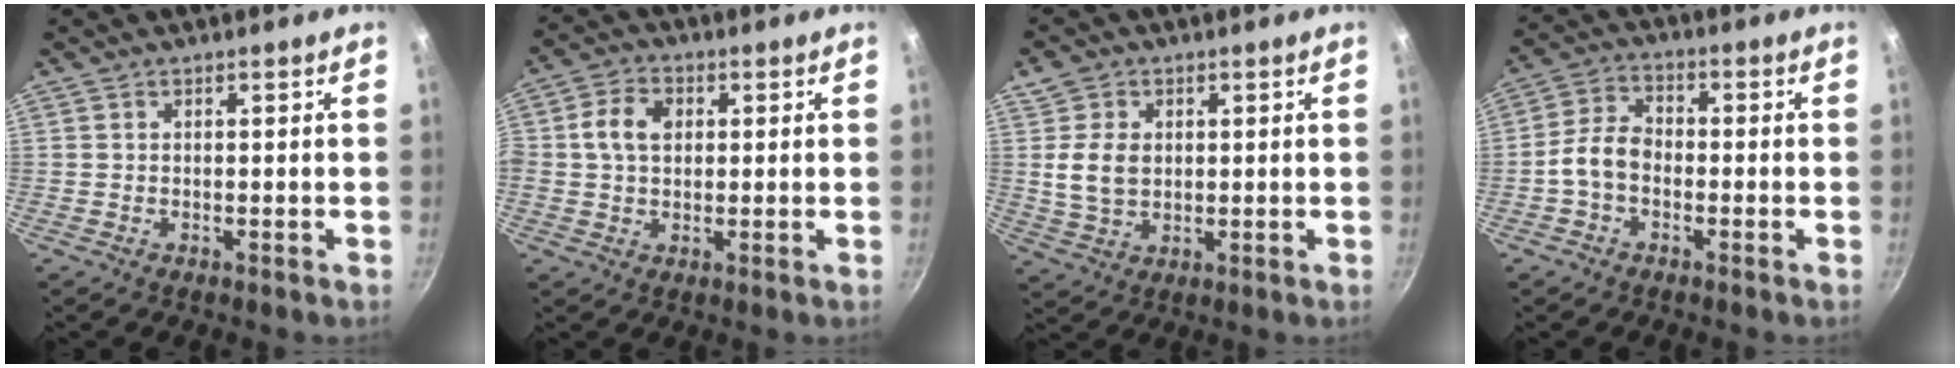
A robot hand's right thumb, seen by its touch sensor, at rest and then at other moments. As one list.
[{"total": 6.6, "force": [1.1, 4.9, 4.3], "torque": [-0.069, 0.009, 0.010]}, {"total": 6.8, "force": [1.1, 5.2, 4.3], "torque": [-0.063, -0.008, 0.021]}, {"total": 6.1, "force": [-1.8, 4.2, 4.0], "torque": [-0.068, 0.030, -0.047]}]